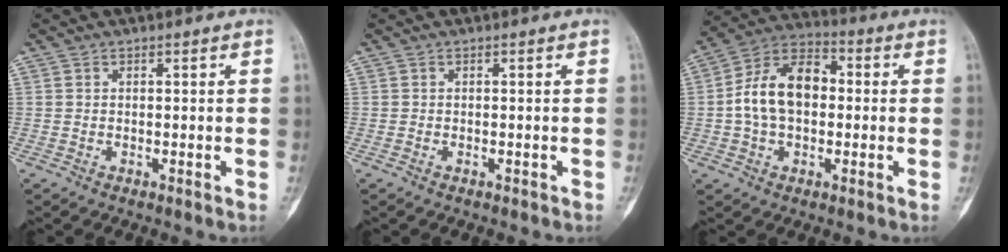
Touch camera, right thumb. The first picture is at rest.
{"total": 0.0}
{"total": 13.2, "force": [0.3, 8.6, 9.9], "torque": [-0.169, 0.034, -0.004]}